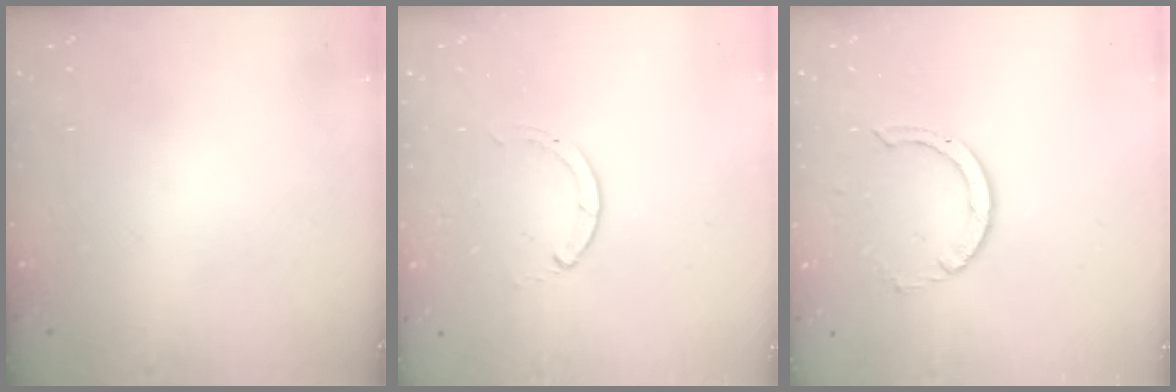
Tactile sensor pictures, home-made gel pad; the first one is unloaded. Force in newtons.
{"total": 0.0}
{"total": 1.7, "press": 1.7, "slide": 0.1}